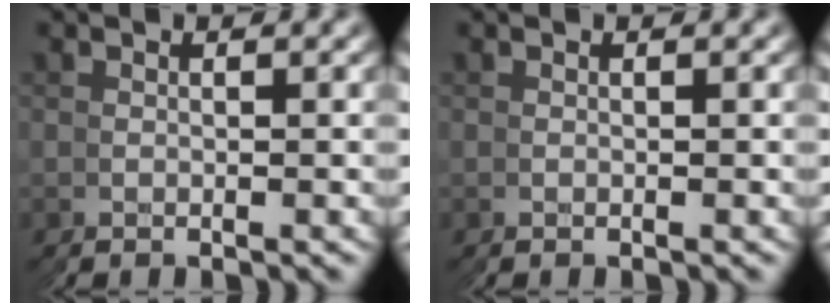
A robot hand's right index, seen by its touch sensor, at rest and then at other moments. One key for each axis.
{"total": 0.0}